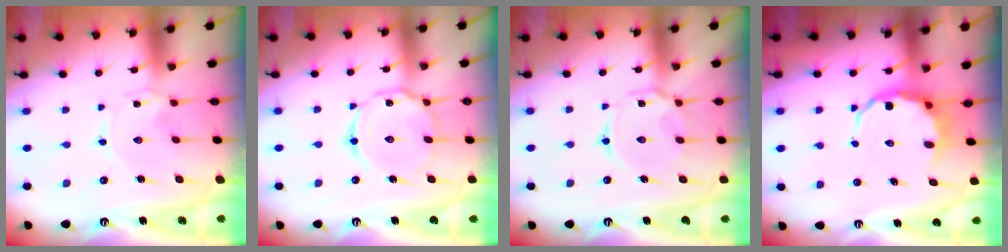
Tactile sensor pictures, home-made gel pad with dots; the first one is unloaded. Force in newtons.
{"total": 11.6, "press": 11.5, "slide": 0.8}
{"total": 7.5, "press": 7.4, "slide": 0.5}
{"total": 5.8, "press": 5.5, "slide": 1.8}